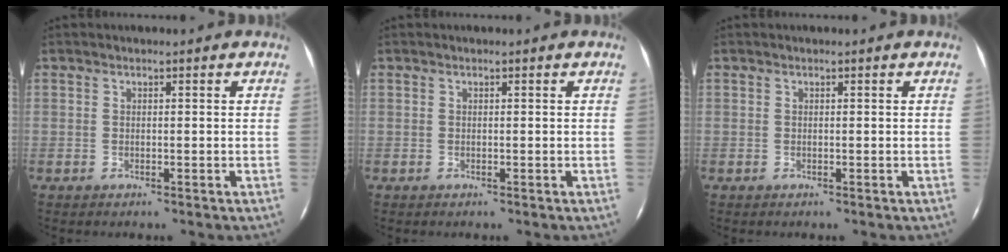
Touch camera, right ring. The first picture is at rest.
{"total": 0.0}
{"total": 0.0}